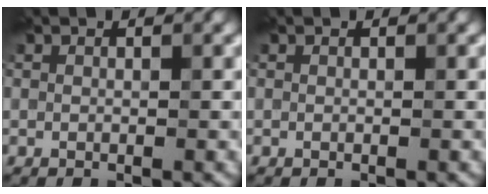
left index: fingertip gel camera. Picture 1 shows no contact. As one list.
[{"total": 0.0}]